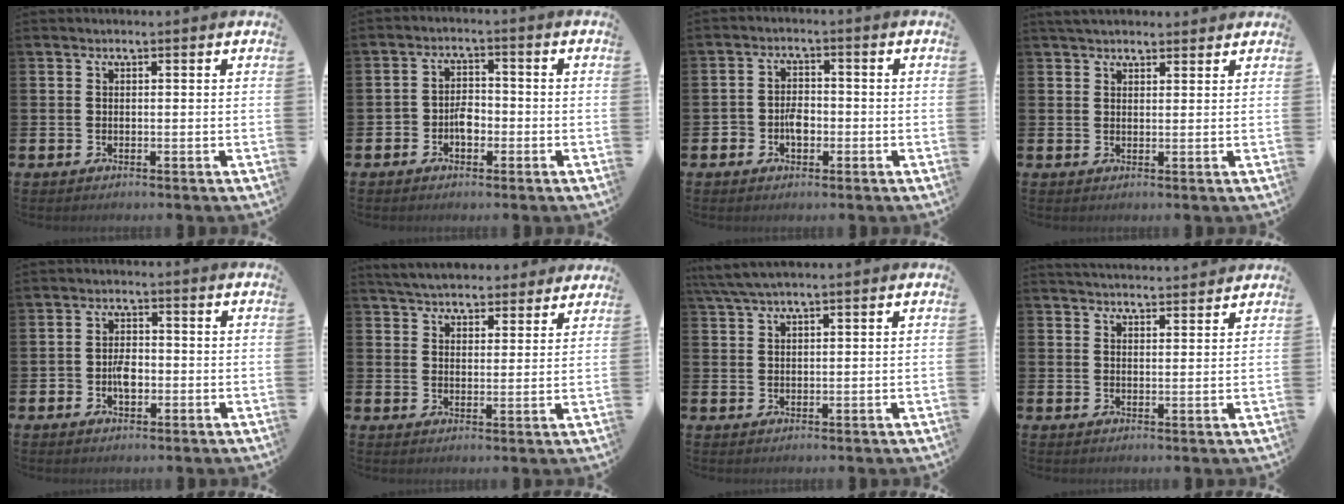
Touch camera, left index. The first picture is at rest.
{"total": 2.9, "force": [-1.2, 2.2, 1.5], "torque": [-0.023, 0.005, -0.029]}
{"total": 2.9, "force": [-0.9, 2.1, 1.8], "torque": [-0.019, -0.002, -0.022]}
{"total": 3.0, "force": [2.8, 0.8, 0.6], "torque": [-0.006, -0.009, 0.050]}
{"total": 3.1, "force": [-0.7, 2.0, 2.3], "torque": [-0.028, -0.003, -0.018]}
{"total": 5.4, "force": [5.3, 1.3, 0.5], "torque": [-0.025, -0.028, 0.094]}
{"total": 3.4, "force": [2.8, 0.4, 1.9], "torque": [-0.046, 0.000, 0.051]}
{"total": 3.3, "force": [3.3, 0.1, 0.0], "torque": [-0.005, -0.020, 0.061]}